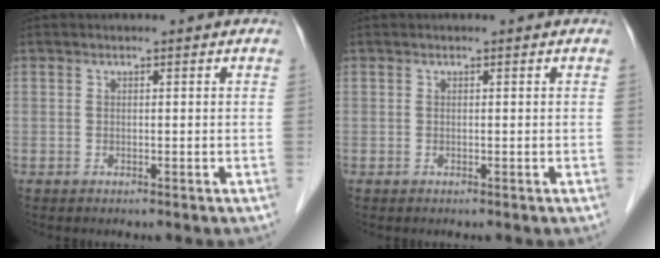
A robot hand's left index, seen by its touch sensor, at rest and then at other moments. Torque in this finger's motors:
{"motor_torque": [0.00, 0.00, 0.00, 0.00]}